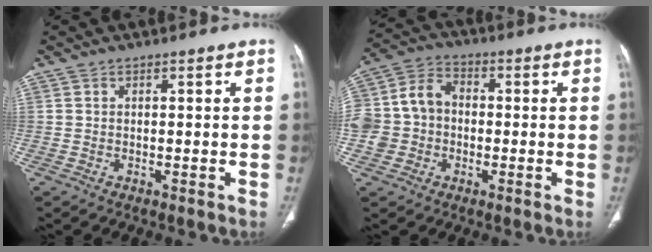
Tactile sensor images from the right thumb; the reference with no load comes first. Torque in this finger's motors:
{"motor_torque": [0.19, 0.24, 0.67, 0.35, 0.14]}